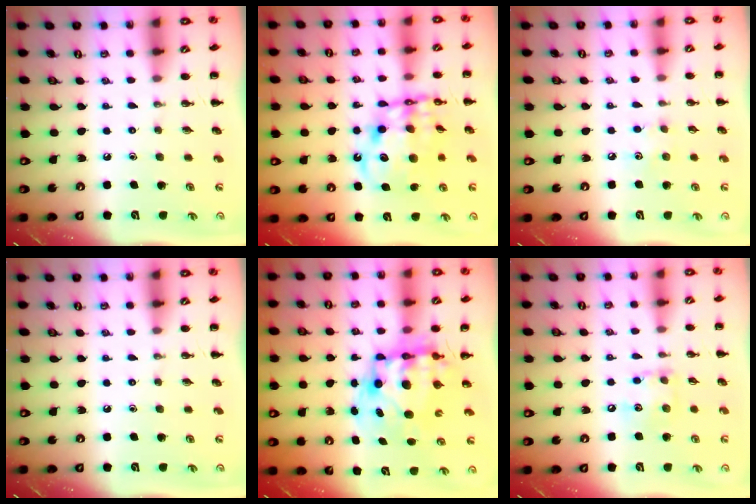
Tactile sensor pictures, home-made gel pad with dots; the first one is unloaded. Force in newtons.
{"total": 13.7, "press": 13.2, "slide": 3.4}
{"total": 4.4, "press": 4.3, "slide": 1.1}
{"total": 0.0}
{"total": 11.4, "press": 11.0, "slide": 2.9}
{"total": 8.9, "press": 8.9, "slide": 0.6}